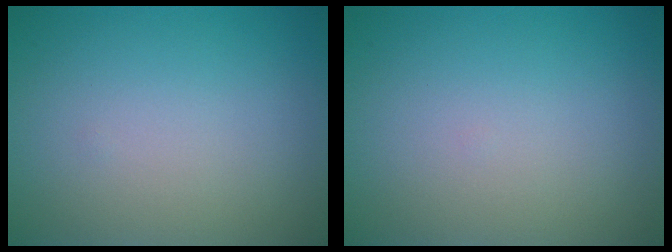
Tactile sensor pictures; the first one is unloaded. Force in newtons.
{"total": 0.0}